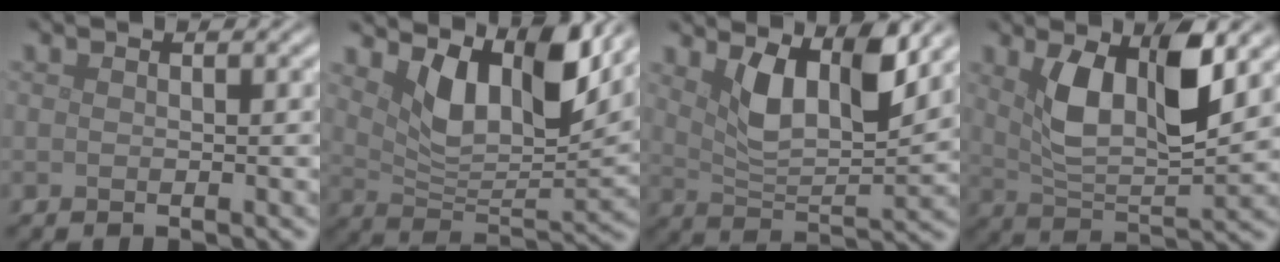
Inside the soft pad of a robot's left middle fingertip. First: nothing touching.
{"total": 7.5, "force": [3.9, 3.3, 5.5], "torque": [-0.095, -0.010, 0.065]}
{"total": 5.8, "force": [2.8, 2.3, 4.6], "torque": [-0.091, -0.009, 0.052]}
{"total": 7.0, "force": [2.4, 2.7, 5.9], "torque": [-0.116, -0.001, 0.048]}